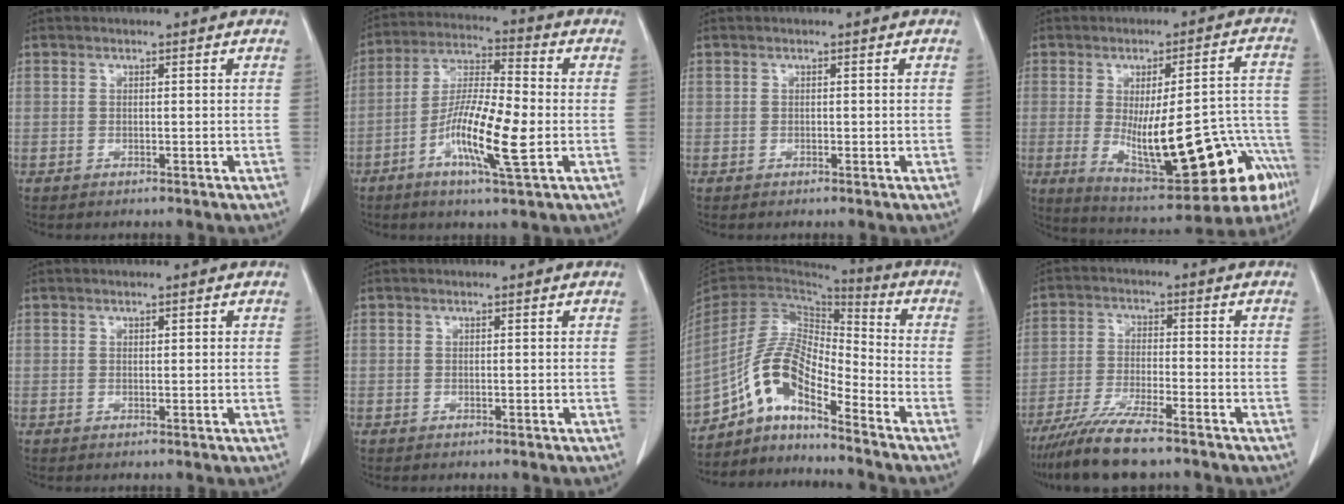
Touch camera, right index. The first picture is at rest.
{"total": 12.8, "force": [-3.5, 1.5, 12.3], "torque": [-0.237, -0.005, -0.068]}
{"total": 0.0}
{"total": 22.3, "force": [-8.0, 6.2, 19.9], "torque": [-0.220, 0.013, -0.090]}
{"total": 0.8, "force": [0.3, 0.3, 0.6], "torque": [-0.009, 0.000, 0.005]}
{"total": 0.0}
{"total": 12.2, "force": [-8.2, 3.2, 8.4], "torque": [-0.176, 0.027, -0.153]}
{"total": 9.1, "force": [-7.4, 0.7, 5.3], "torque": [-0.095, -0.024, -0.130]}